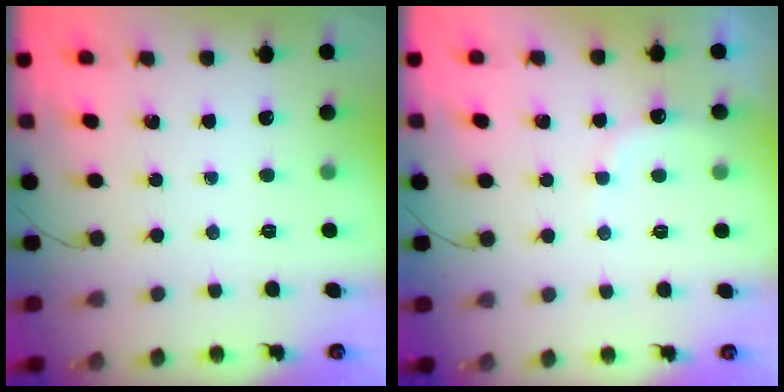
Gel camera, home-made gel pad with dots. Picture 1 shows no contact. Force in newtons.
{"total": 6.8, "press": 6.7, "slide": 1.1}